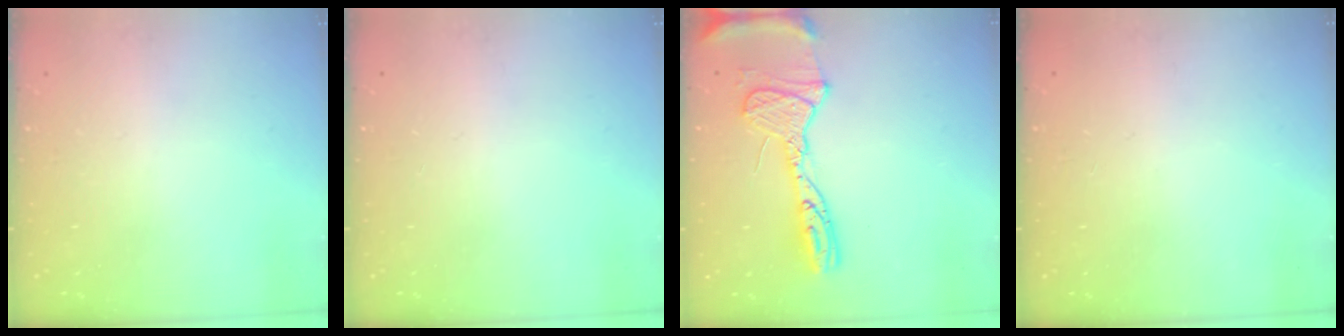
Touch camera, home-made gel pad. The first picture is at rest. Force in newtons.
{"total": 0.0}
{"total": 17.6, "press": 17.5, "slide": 1.7}
{"total": 0.0}